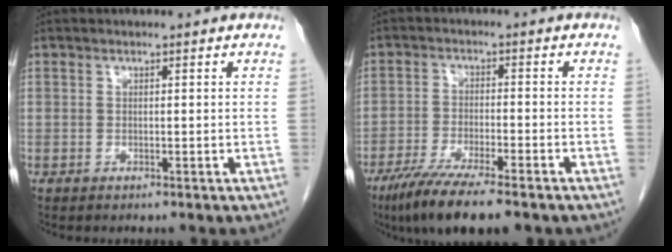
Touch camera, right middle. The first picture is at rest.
{"total": 10.8, "force": [-7.9, 1.5, 7.3], "torque": [-0.121, -0.025, -0.127]}